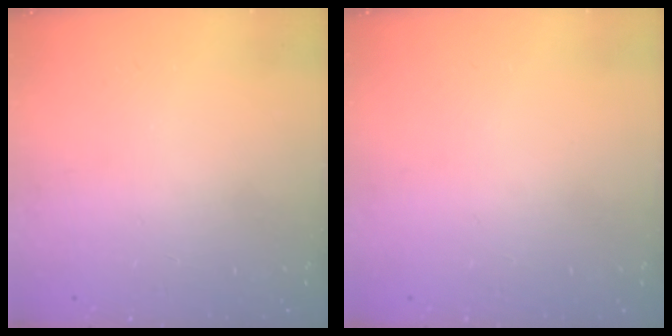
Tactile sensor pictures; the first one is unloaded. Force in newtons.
{"total": 0.0}